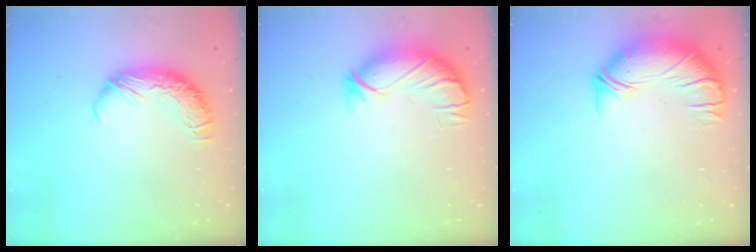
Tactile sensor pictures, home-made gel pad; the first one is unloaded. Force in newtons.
{"total": 3.5, "press": 2.2, "slide": 2.7}
{"total": 2.7, "press": 0.3, "slide": 2.7}